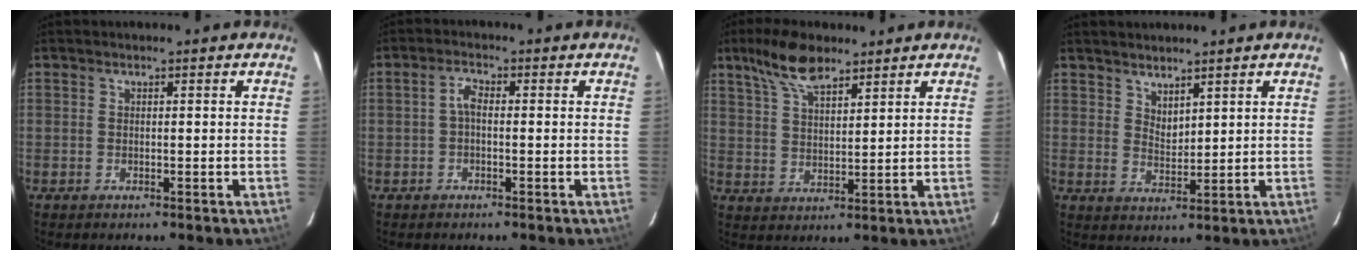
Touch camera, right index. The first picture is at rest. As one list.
[{"total": 2.0, "force": [-0.4, 0.9, 1.7], "torque": [-0.037, 0.008, -0.009]}, {"total": 9.0, "force": [6.5, 3.3, 5.4], "torque": [-0.103, 0.019, 0.123]}, {"total": 3.7, "force": [3.3, 1.3, 1.3], "torque": [-0.018, -0.003, 0.060]}]